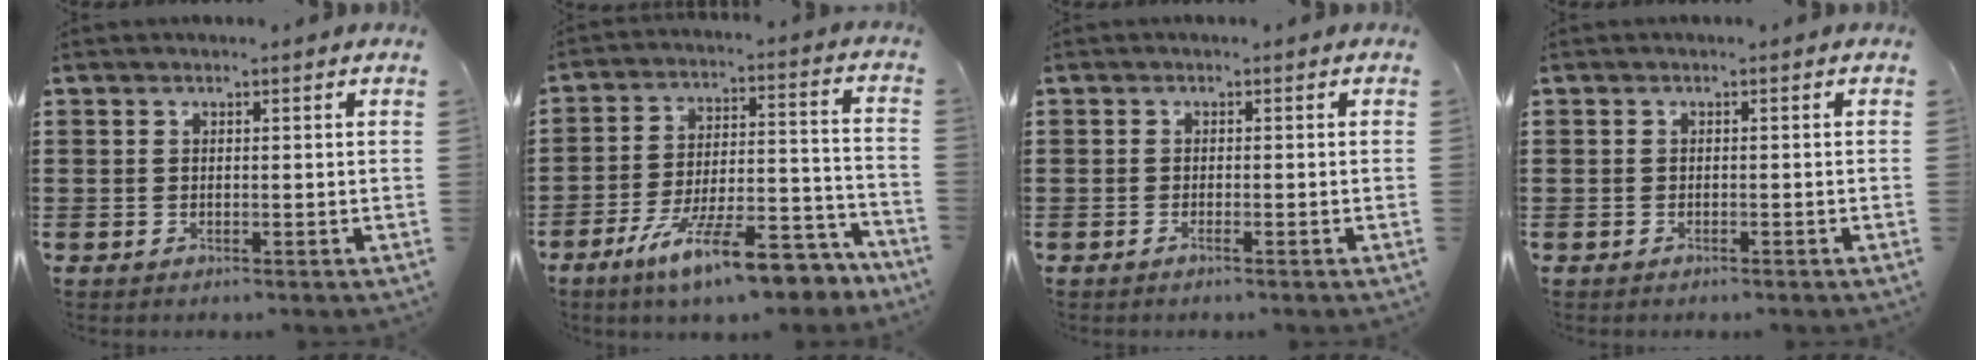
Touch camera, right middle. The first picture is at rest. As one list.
[{"total": 14.2, "force": [-10.8, 2.1, 8.9], "torque": [-0.145, 0.033, -0.191]}, {"total": 0.7, "force": [-0.5, 0.0, 0.5], "torque": [-0.010, -0.001, -0.010]}, {"total": 0.5, "force": [-0.5, 0.1, 0.2], "torque": [-0.006, -0.004, -0.008]}]